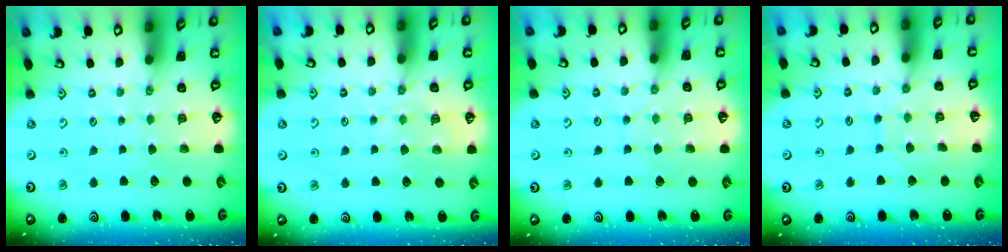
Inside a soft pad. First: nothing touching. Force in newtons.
{"total": 6.3, "press": 6.3, "slide": 0.4}
{"total": 4.1, "press": 4.1, "slide": 0.6}
{"total": 7.3, "press": 7.2, "slide": 0.6}